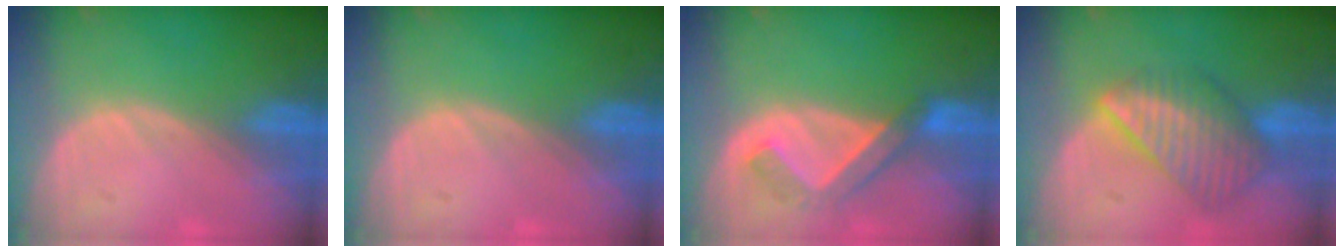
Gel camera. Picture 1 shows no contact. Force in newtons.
{"total": 0.0}
{"total": 5.0, "press": 4.9, "slide": 1.0}
{"total": 8.4, "press": 7.4, "slide": 3.9}